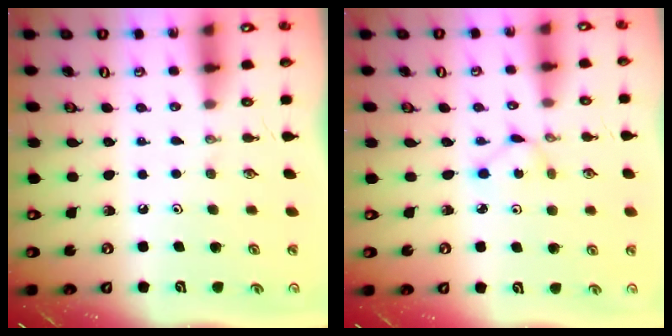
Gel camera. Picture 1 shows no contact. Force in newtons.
{"total": 1.5, "press": 1.5, "slide": 0.2}